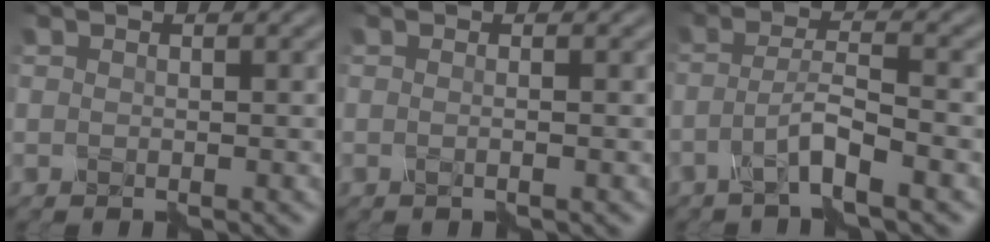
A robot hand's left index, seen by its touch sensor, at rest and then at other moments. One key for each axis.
{"total": 1.0, "fx": 0.1, "fy": 0.2, "fz": 1.0, "tx": -0.010, "ty": -0.007, "tz": -0.013}
{"total": 3.5, "fx": -1.6, "fy": 0.1, "fz": 3.1, "tx": -0.057, "ty": 0.015, "tz": -0.038}